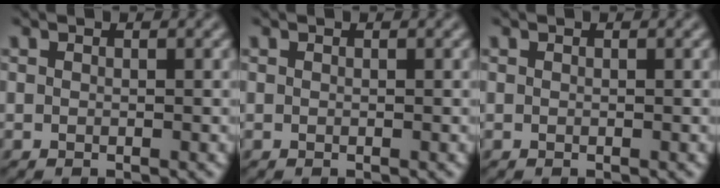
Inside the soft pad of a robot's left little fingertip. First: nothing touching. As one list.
[{"total": 0.0}, {"total": 0.0}]